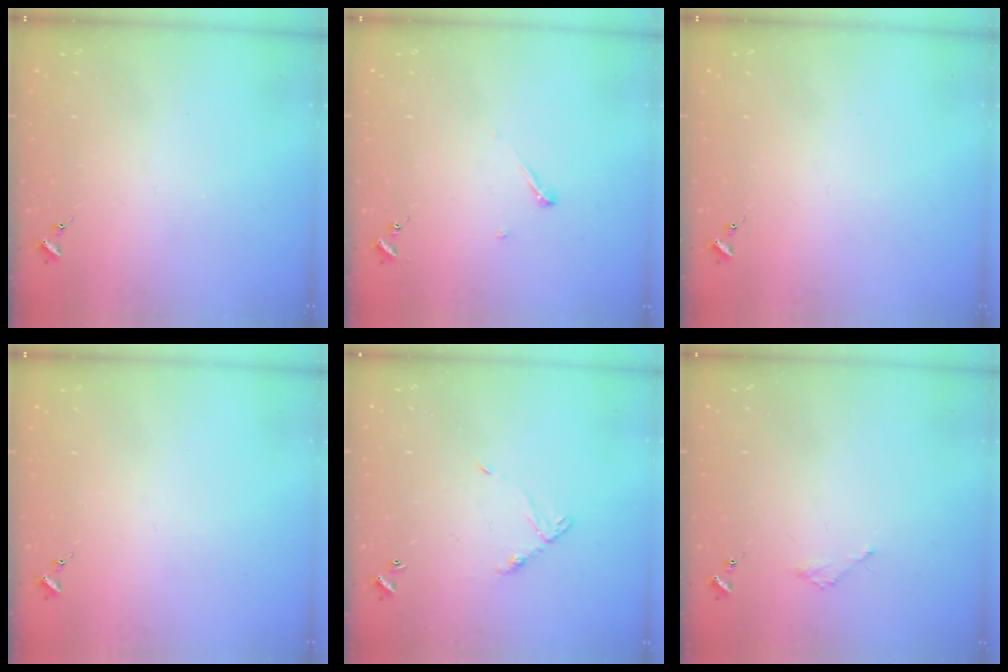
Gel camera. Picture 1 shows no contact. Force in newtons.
{"total": 3.2, "press": 3.2, "slide": 0.3}
{"total": 0.0}
{"total": 0.0}
{"total": 6.9, "press": 6.8, "slide": 0.6}
{"total": 1.8, "press": 1.8, "slide": 0.2}